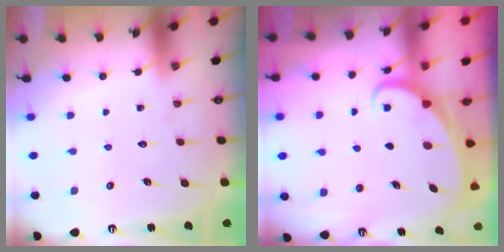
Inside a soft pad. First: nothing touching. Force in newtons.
{"total": 1.9, "press": 1.9, "slide": 0.2}